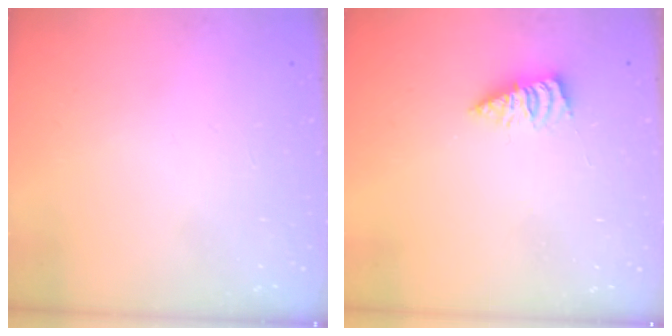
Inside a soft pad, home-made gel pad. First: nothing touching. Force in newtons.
{"total": 2.5, "press": 2.5, "slide": 0.3}